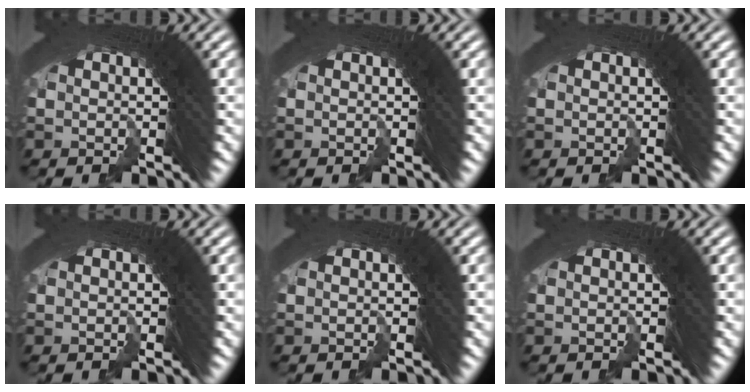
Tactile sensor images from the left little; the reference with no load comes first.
{"total": 0.0}
{"total": 0.0}
{"total": 0.0}
{"total": 0.0}
{"total": 0.0}